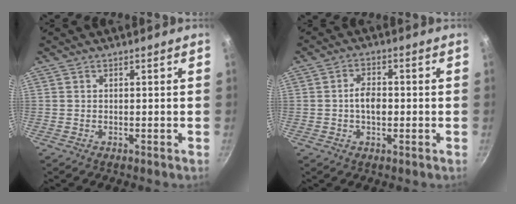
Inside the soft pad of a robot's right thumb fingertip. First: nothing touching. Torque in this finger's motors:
{"motor_torque": [-0.10, 0.14, 0.21, 0.23, 0.14]}